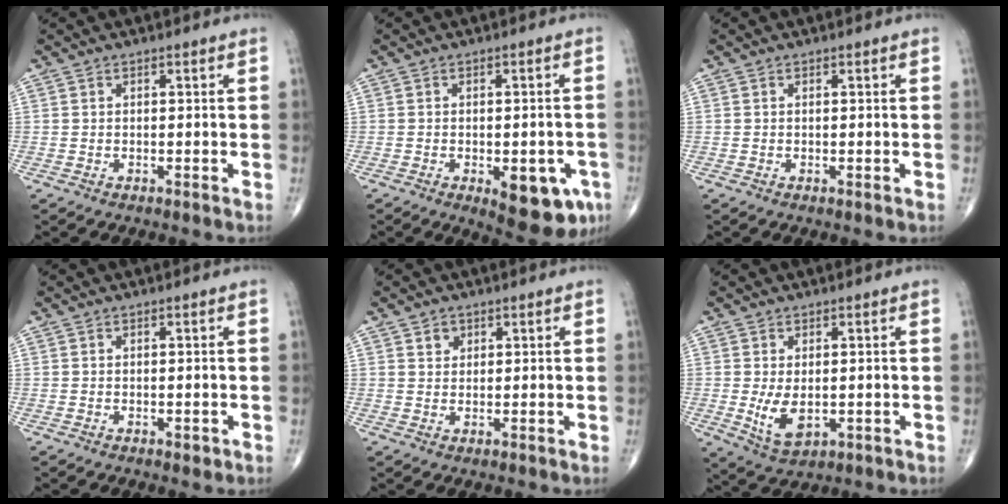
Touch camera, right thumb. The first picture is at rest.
{"total": 10.8, "force": [-4.2, 4.6, 8.8], "torque": [-0.084, 0.005, -0.043]}
{"total": 0.0}
{"total": 0.9, "force": [-0.3, 0.5, 0.6], "torque": [-0.005, -0.001, -0.004]}
{"total": 2.2, "force": [1.2, 1.7, 0.7], "torque": [0.002, -0.005, 0.016]}
{"total": 6.1, "force": [-0.5, 3.4, 5.0], "torque": [-0.088, -0.015, 0.003]}